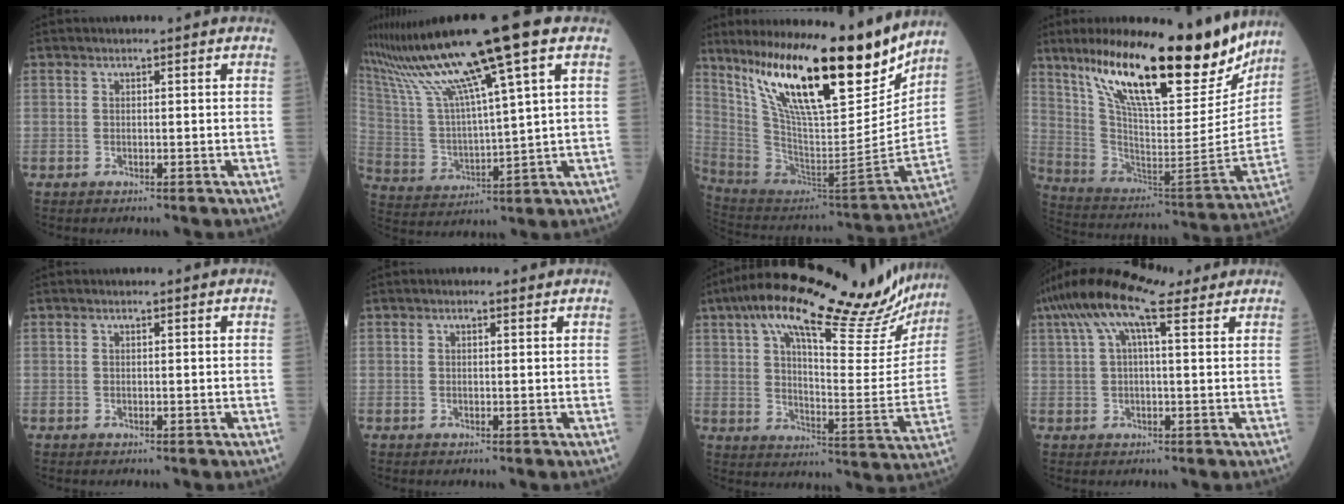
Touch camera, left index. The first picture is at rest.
{"total": 17.2, "force": [11.7, -1.5, 12.4], "torque": [-0.226, 0.022, 0.214]}
{"total": 24.3, "force": [17.2, 4.1, 16.7], "torque": [-0.281, -0.023, 0.300]}
{"total": 26.4, "force": [19.3, 5.3, 17.2], "torque": [-0.281, -0.024, 0.311]}
{"total": 0.0}
{"total": 0.7, "force": [0.4, 0.3, 0.5], "torque": [-0.013, 0.002, 0.005]}
{"total": 27.4, "force": [21.3, 6.6, 15.9], "torque": [-0.239, 0.020, 0.284]}
{"total": 10.2, "force": [6.4, 2.3, 7.6], "torque": [-0.149, 0.045, 0.110]}